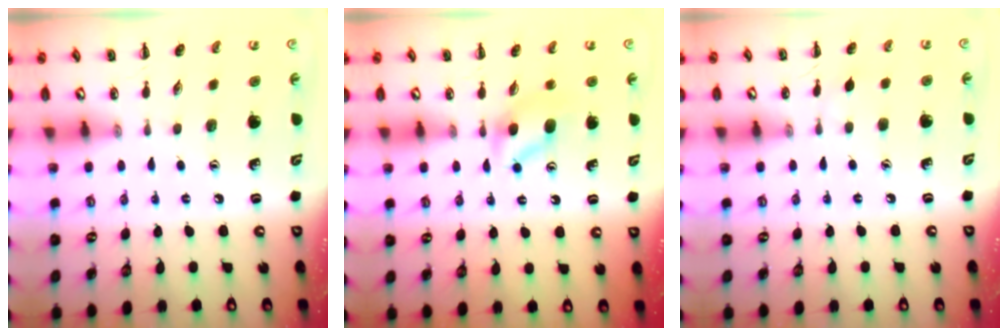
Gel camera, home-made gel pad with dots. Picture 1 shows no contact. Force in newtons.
{"total": 4.8, "press": 4.6, "slide": 1.4}
{"total": 3.9, "press": 3.8, "slide": 0.9}